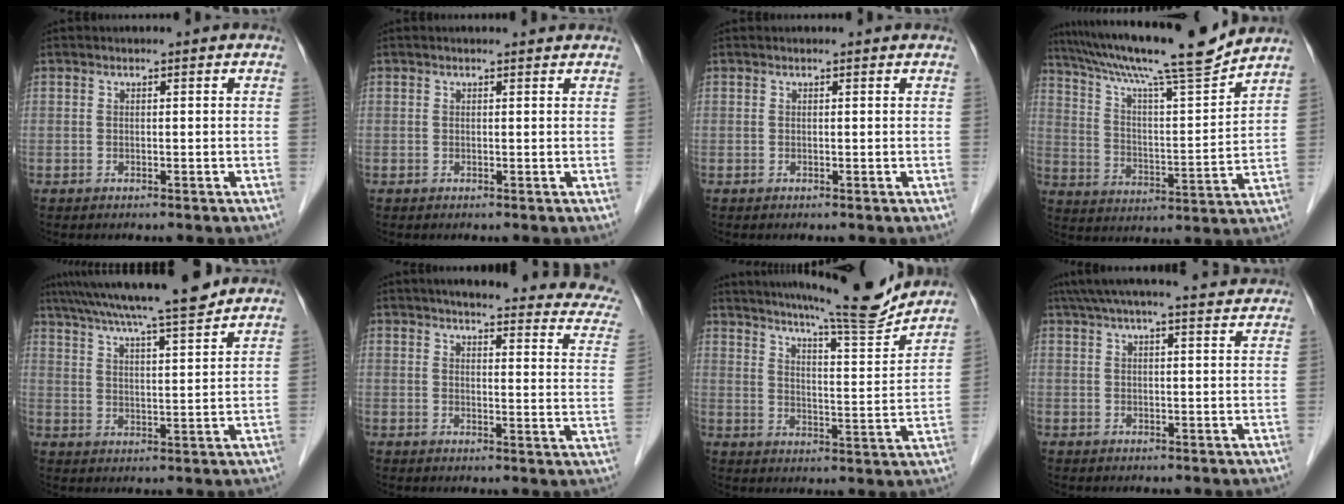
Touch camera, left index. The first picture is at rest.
{"total": 2.2, "force": [2.1, 0.5, 0.5], "torque": [-0.012, 0.015, 0.020]}
{"total": 1.1, "force": [1.1, 0.2, 0.2], "torque": [-0.012, 0.010, 0.011]}
{"total": 18.3, "force": [16.0, -0.6, 8.7], "torque": [-0.152, -0.006, 0.254]}
{"total": 17.4, "force": [15.1, 0.4, 8.5], "torque": [-0.149, 0.023, 0.229]}
{"total": 21.1, "force": [18.5, 2.9, 9.8], "torque": [-0.105, -0.024, 0.198]}
{"total": 16.9, "force": [15.4, -0.1, 6.9], "torque": [-0.111, -0.027, 0.216]}
{"total": 13.9, "force": [12.6, 1.1, 5.9], "torque": [-0.094, 0.037, 0.165]}